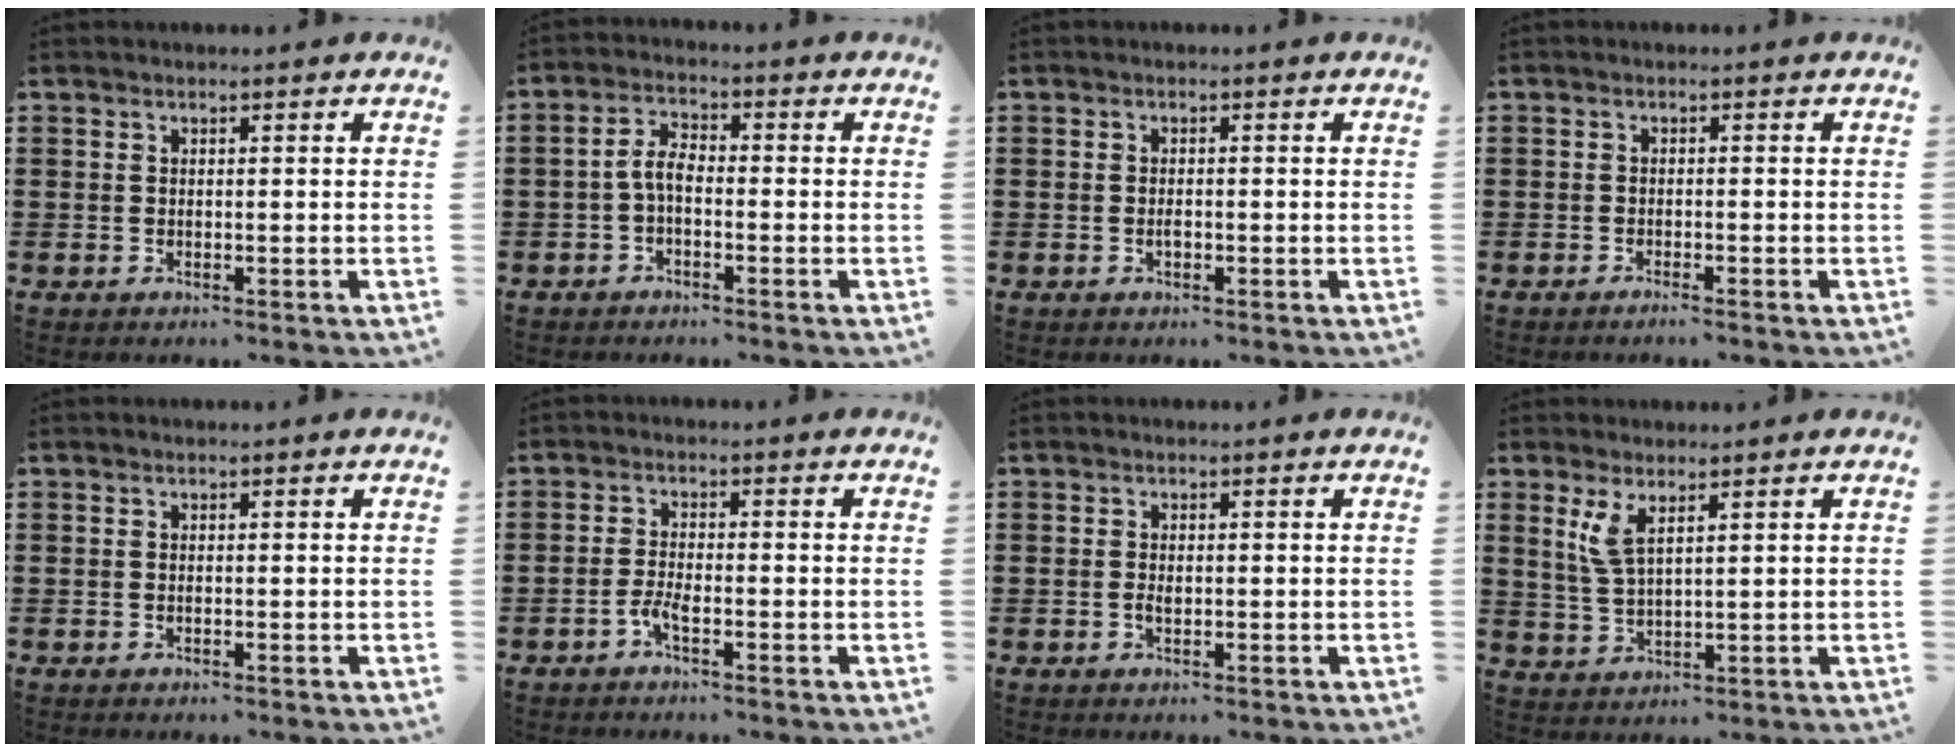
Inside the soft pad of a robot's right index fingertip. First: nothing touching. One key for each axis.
{"total": 3.6, "fx": -1.1, "fy": 1.6, "fz": 3.1, "tx": -0.079, "ty": 0.002, "tz": -0.029}
{"total": 1.2, "fx": -0.4, "fy": 0.5, "fz": 1.0, "tx": -0.020, "ty": -0.004, "tz": -0.006}
{"total": 1.2, "fx": -1.1, "fy": -0.2, "fz": 0.4, "tx": -0.009, "ty": -0.005, "tz": -0.021}
{"total": 0.0}
{"total": 2.6, "fx": -1.5, "fy": 0.5, "fz": 2.0, "tx": -0.050, "ty": -0.006, "tz": -0.031}
{"total": 1.1, "fx": -0.2, "fy": 0.5, "fz": 1.0, "tx": -0.019, "ty": -0.002, "tz": -0.004}
{"total": 4.2, "fx": 2.3, "fy": 1.4, "fz": 3.2, "tx": -0.078, "ty": 0.001, "tz": 0.039}